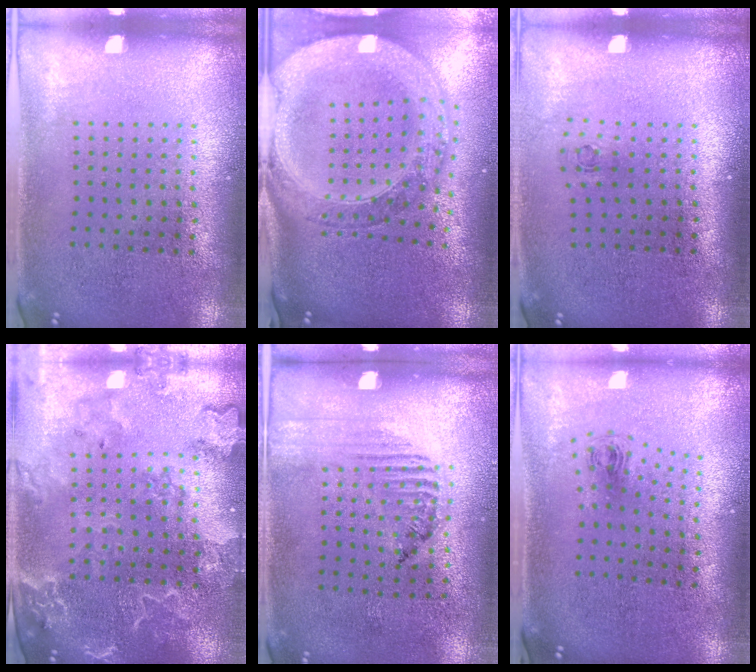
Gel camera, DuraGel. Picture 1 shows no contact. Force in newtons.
{"total": 3.8, "press": 3.0, "slide": 2.4}
{"total": 0.6, "press": 0.3, "slide": 0.5}
{"total": 2.6, "press": 2.5, "slide": 0.9}
{"total": 1.5, "press": 1.1, "slide": 1.1}
{"total": 0.8, "press": 0.4, "slide": 0.7}